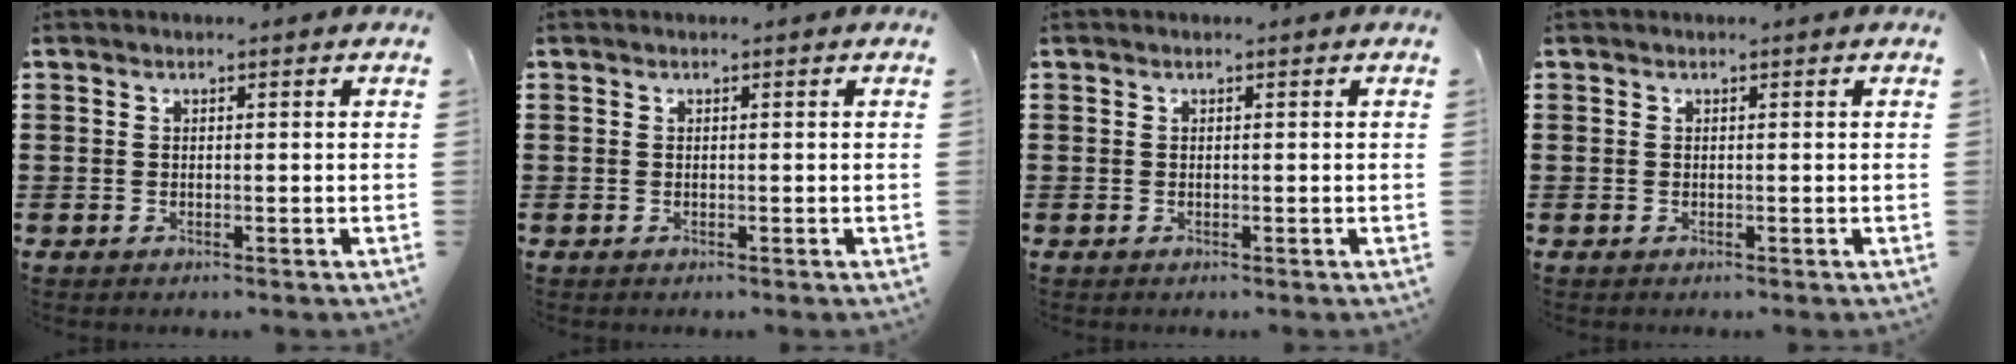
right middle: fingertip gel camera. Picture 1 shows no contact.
{"total": 0.0}
{"total": 0.0}
{"total": 0.0}